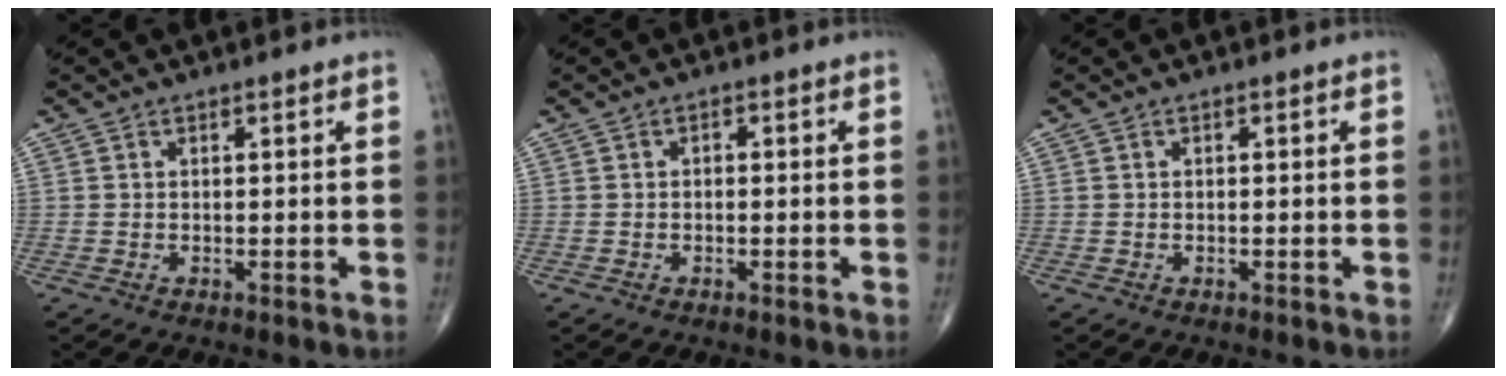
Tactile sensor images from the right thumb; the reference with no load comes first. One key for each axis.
{"total": 0.9, "fx": -0.1, "fy": 0.6, "fz": 0.6, "tx": -0.005, "ty": 0.004, "tz": -0.005}
{"total": 0.0}